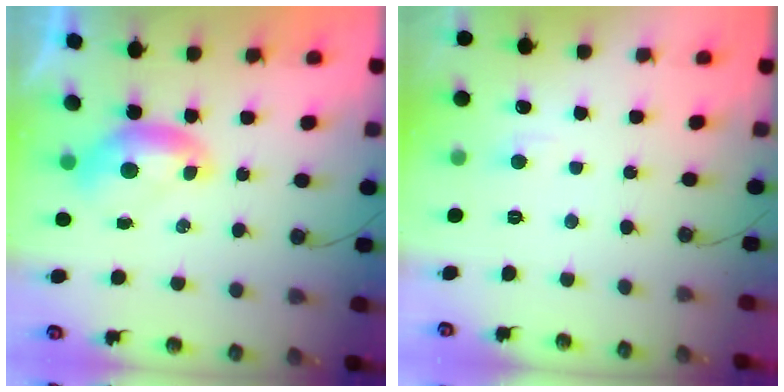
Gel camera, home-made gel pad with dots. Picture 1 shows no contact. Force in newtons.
{"total": 1.4, "press": 1.3, "slide": 0.6}